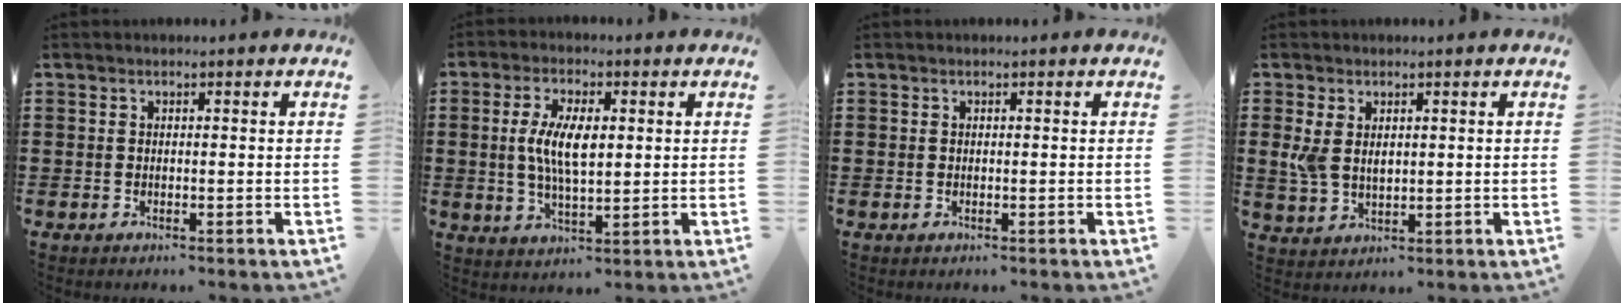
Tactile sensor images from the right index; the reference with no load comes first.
{"total": 7.5, "force": [0.7, 3.0, 6.8], "torque": [-0.138, 0.009, 0.009]}
{"total": 0.0}
{"total": 3.9, "force": [1.0, 2.5, 2.8], "torque": [-0.074, 0.002, 0.013]}